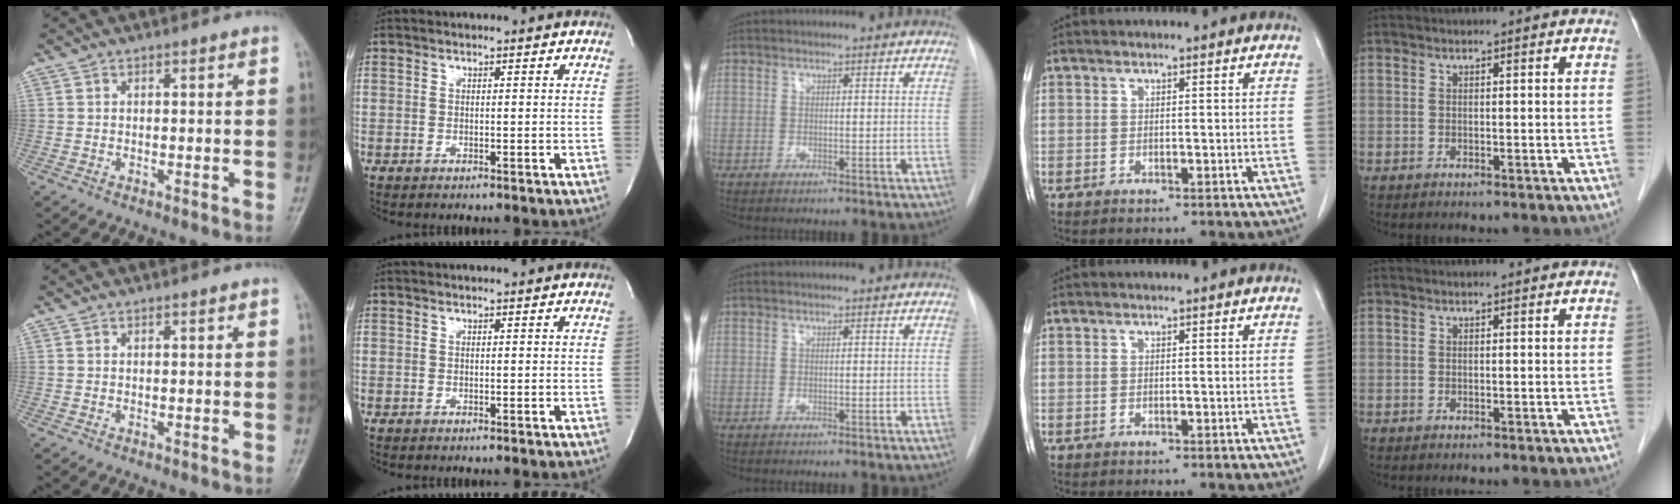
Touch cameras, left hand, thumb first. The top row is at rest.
{}